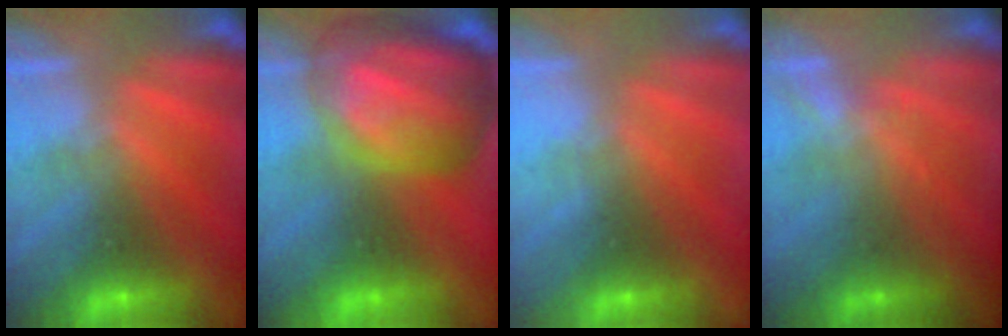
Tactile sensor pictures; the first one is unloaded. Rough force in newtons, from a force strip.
{"total": 7.0}
{"total": 2.3}
{"total": 1.8}